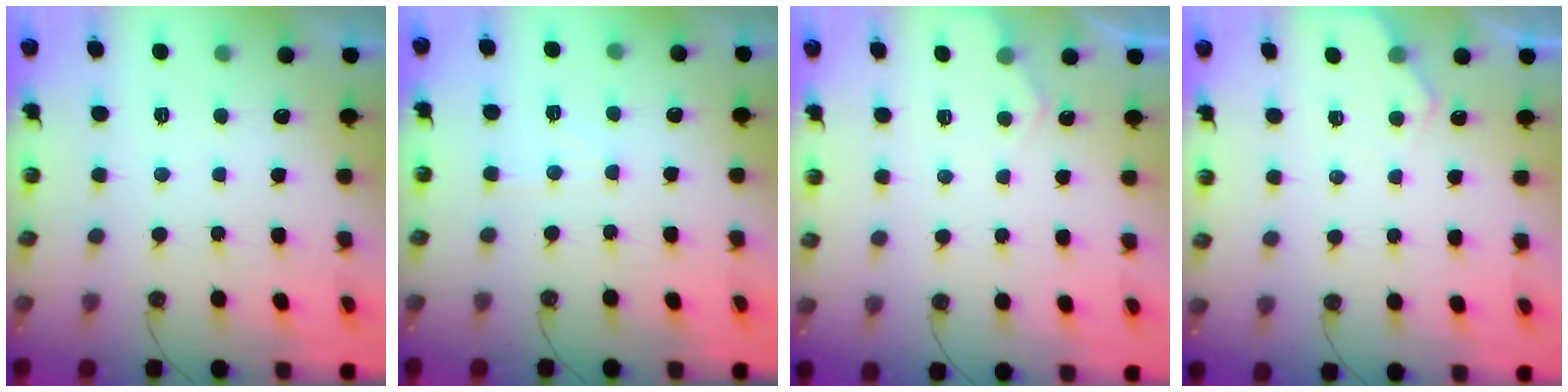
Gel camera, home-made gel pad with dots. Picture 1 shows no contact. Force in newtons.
{"total": 4.2, "press": 4.1, "slide": 0.6}
{"total": 3.8, "press": 3.8, "slide": 0.4}
{"total": 3.9, "press": 3.9, "slide": 0.5}